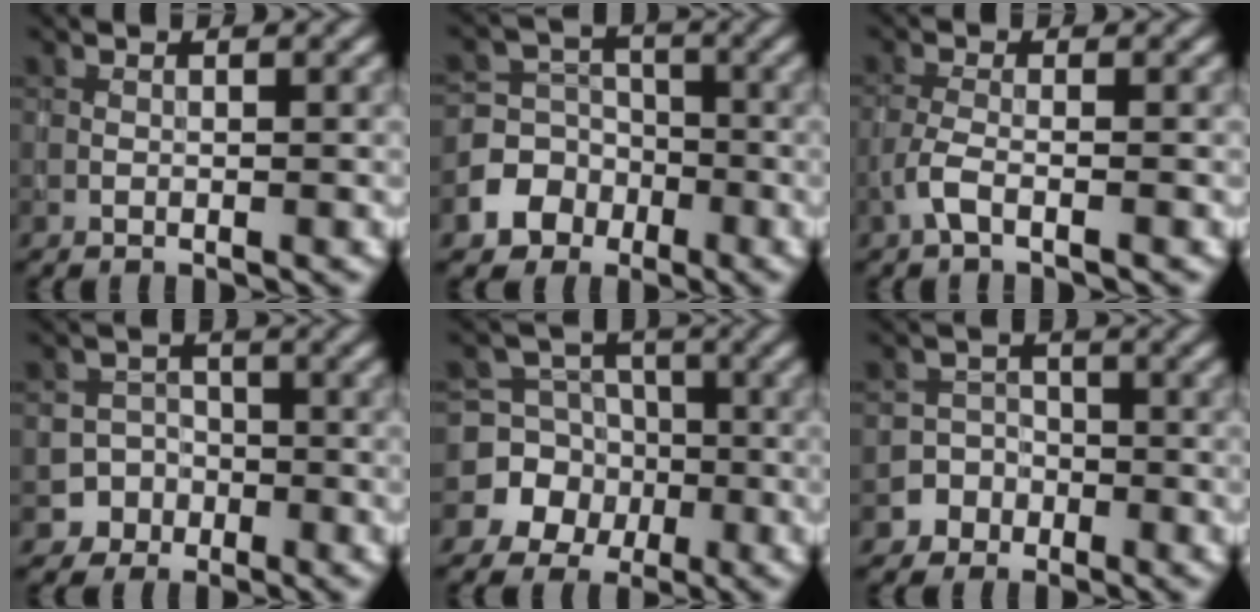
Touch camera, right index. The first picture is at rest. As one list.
[{"total": 5.5, "force": [-2.6, 4.8, 1.0], "torque": [-0.002, -0.002, -0.071]}, {"total": 1.8, "force": [-1.0, 0.4, 1.4], "torque": [-0.032, 0.001, -0.028]}, {"total": 5.1, "force": [-2.9, 4.2, -0.2], "torque": [0.036, -0.010, -0.061]}, {"total": 7.7, "force": [-2.5, 7.2, 1.2], "torque": [-0.012, -0.001, -0.067]}, {"total": 4.6, "force": [-2.6, 3.7, -0.3], "torque": [0.039, -0.006, -0.056]}]